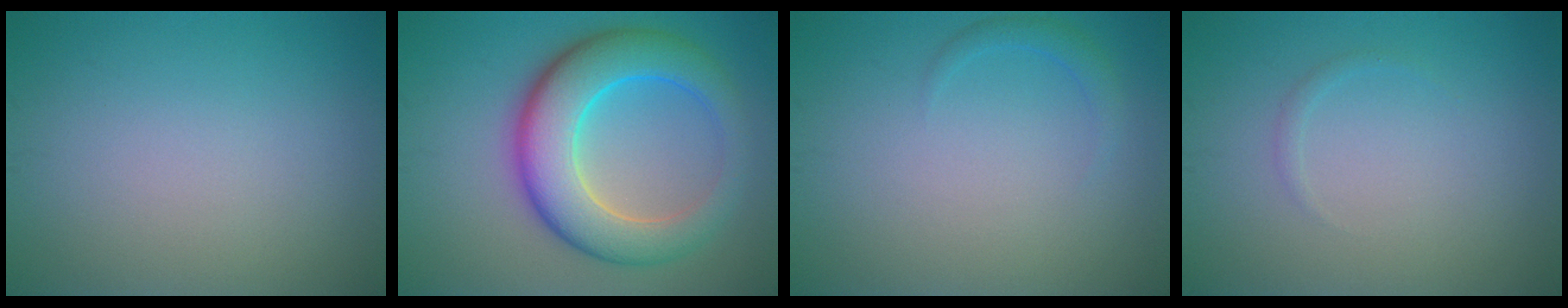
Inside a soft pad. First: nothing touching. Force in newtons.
{"total": 8.9, "press": 8.9, "slide": 0.1}
{"total": 1.2, "press": 1.2, "slide": 0.1}
{"total": 0.6, "press": 0.6, "slide": 0.1}